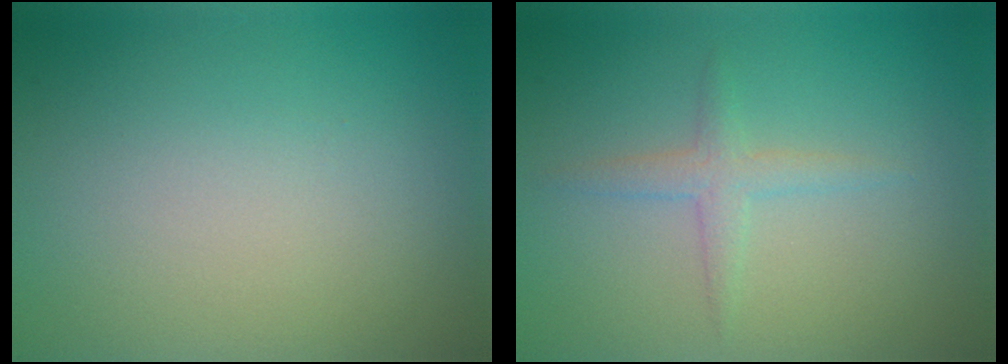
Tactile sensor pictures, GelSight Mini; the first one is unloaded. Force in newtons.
{"total": 1.7, "press": 1.7, "slide": 0.1}